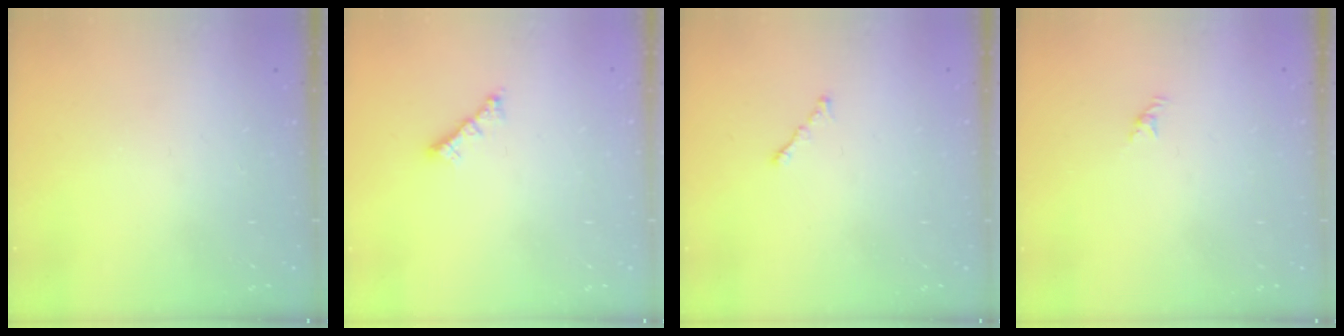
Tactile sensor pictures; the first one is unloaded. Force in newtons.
{"total": 2.1, "press": 2.0, "slide": 0.5}
{"total": 0.6, "press": 0.5, "slide": 0.4}
{"total": 1.1, "press": 1.0, "slide": 0.5}